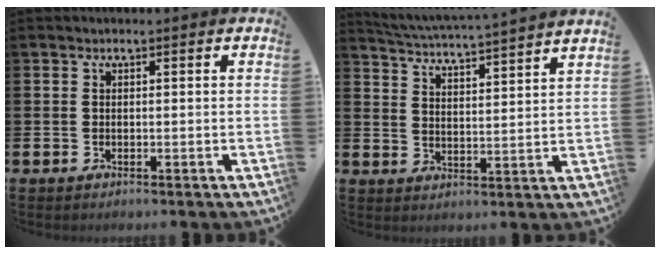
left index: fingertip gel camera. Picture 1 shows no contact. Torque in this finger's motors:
{"motor_torque": [0.82, -1.32, 0.40, 0.08]}